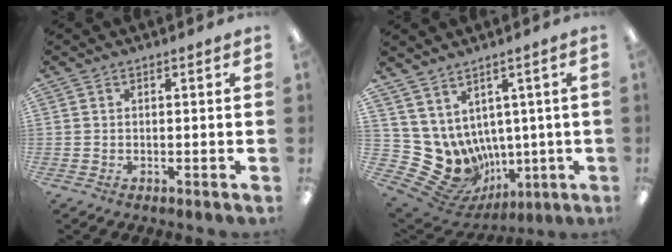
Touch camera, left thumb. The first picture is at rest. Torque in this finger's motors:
{"motor_torque": [-0.07, 0.25, 0.65, -0.73, 0.01]}